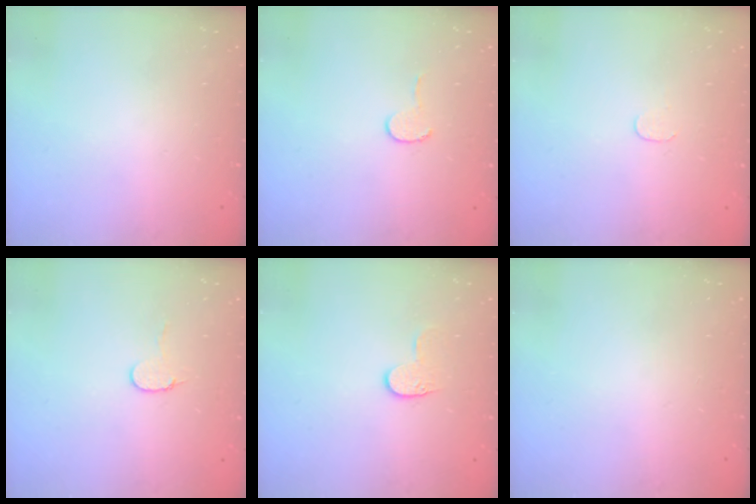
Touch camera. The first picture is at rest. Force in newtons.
{"total": 3.9, "press": 3.9, "slide": 0.3}
{"total": 3.5, "press": 3.5, "slide": 0.3}
{"total": 5.9, "press": 5.9, "slide": 0.5}
{"total": 5.8, "press": 5.8, "slide": 0.6}
{"total": 0.0}